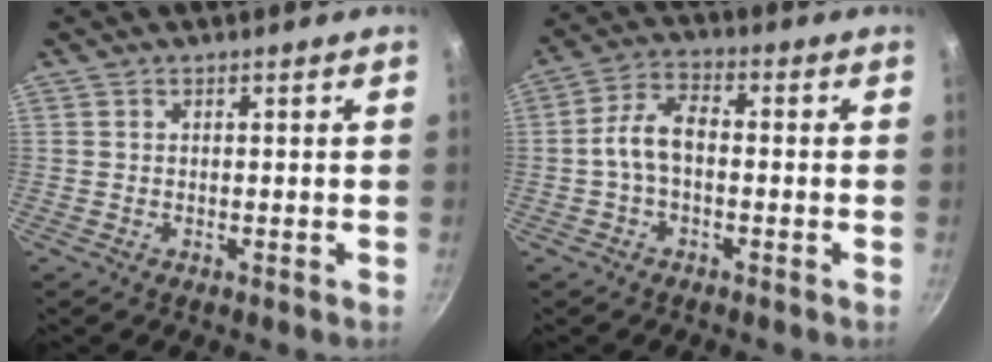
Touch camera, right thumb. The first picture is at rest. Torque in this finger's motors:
{"motor_torque": [0.07, 0.03, 0.78, -0.26, 0.06]}